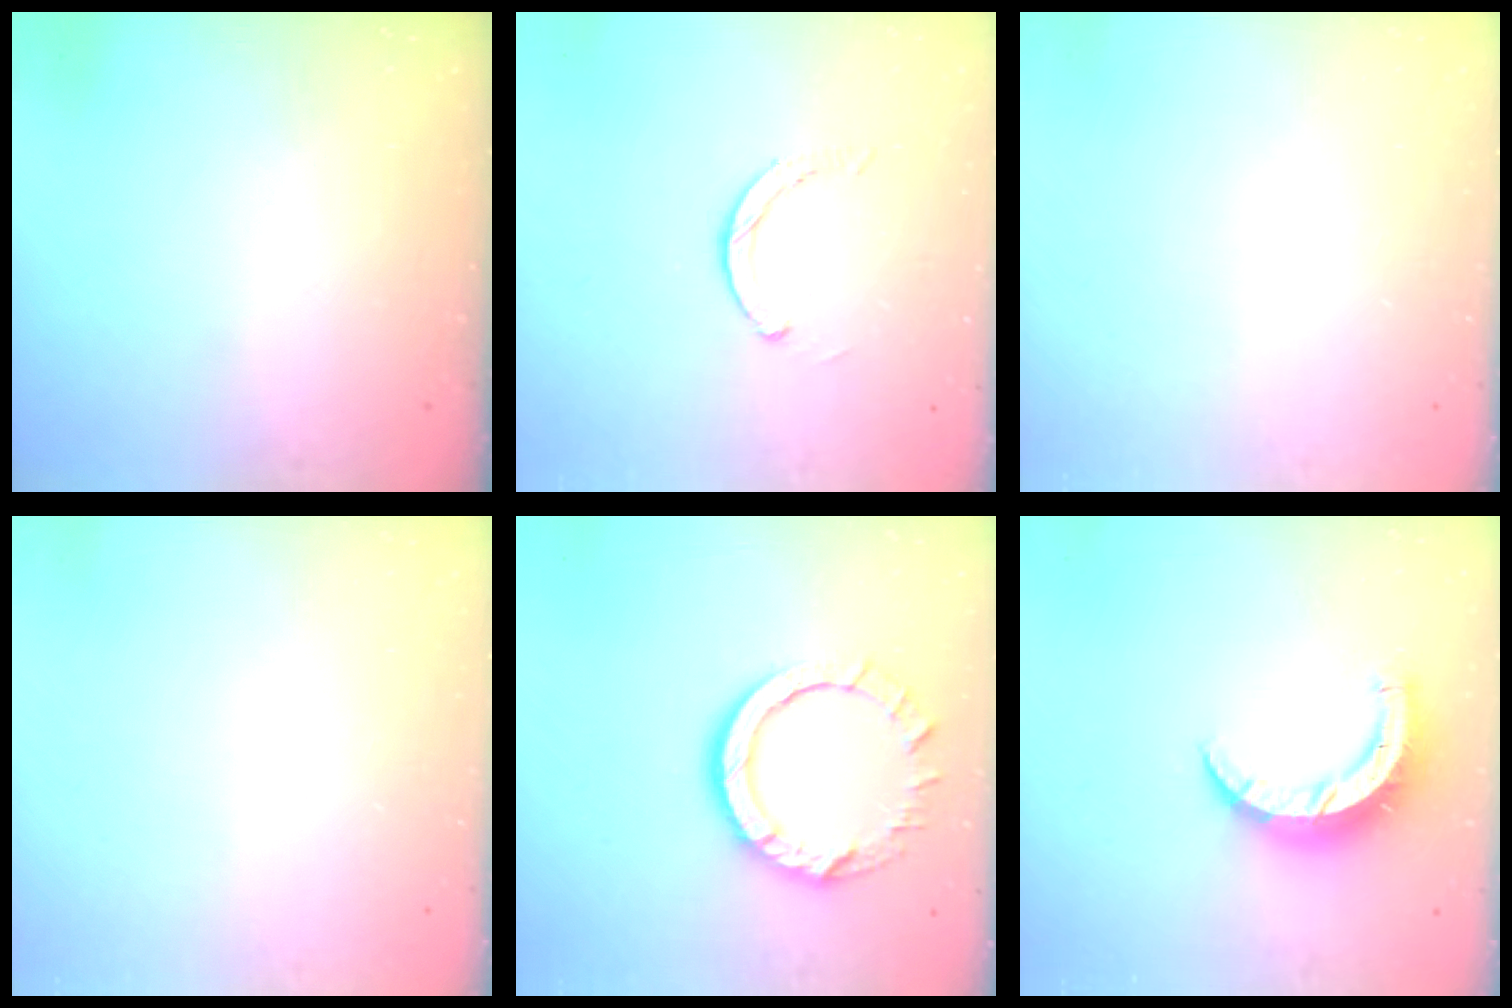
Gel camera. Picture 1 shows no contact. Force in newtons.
{"total": 2.8, "press": 2.8, "slide": 0.2}
{"total": 0.0}
{"total": 0.0}
{"total": 10.5, "press": 10.4, "slide": 1.0}
{"total": 8.7, "press": 8.6, "slide": 0.9}